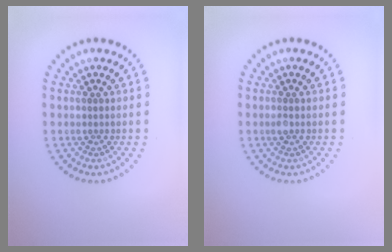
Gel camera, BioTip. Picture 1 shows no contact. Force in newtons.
{"total": 0.5, "press": 0.4, "slide": 0.3}